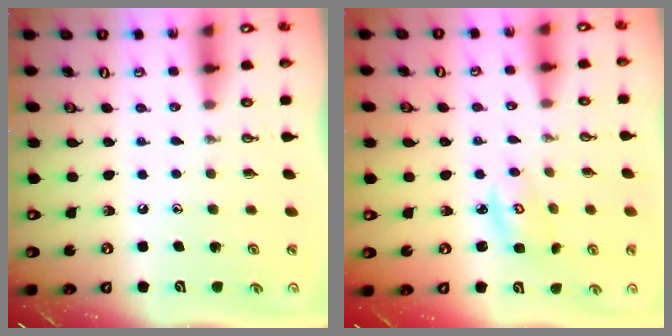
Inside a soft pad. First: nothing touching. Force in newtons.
{"total": 3.3, "press": 3.2, "slide": 0.3}